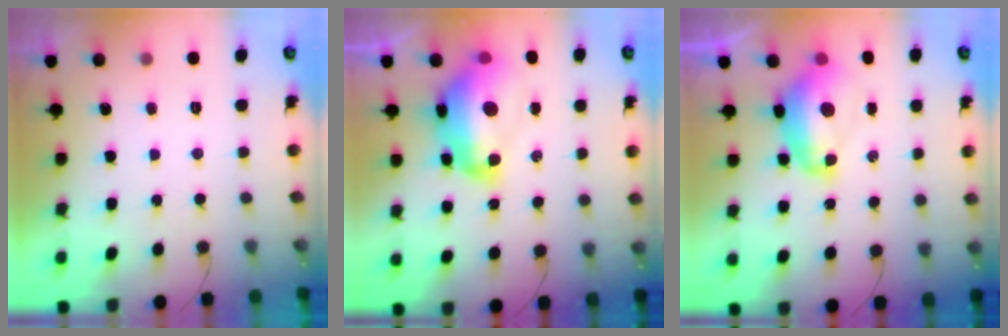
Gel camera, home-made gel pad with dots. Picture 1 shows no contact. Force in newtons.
{"total": 17.3, "press": 17.2, "slide": 1.8}
{"total": 11.3, "press": 11.2, "slide": 1.1}